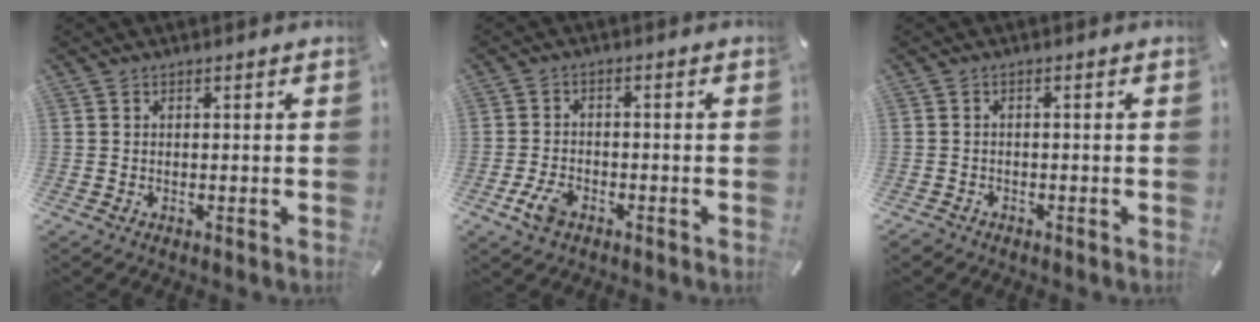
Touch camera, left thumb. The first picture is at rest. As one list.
[{"total": 4.9, "force": [-2.7, 2.9, 3.0], "torque": [-0.072, 0.006, -0.052]}, {"total": 1.5, "force": [-1.1, 0.9, 0.4], "torque": [-0.007, 0.006, -0.025]}]